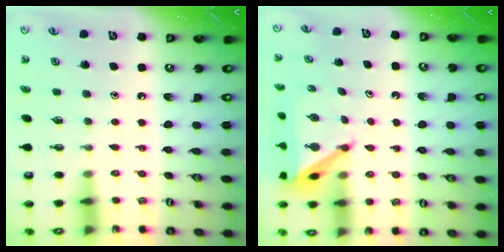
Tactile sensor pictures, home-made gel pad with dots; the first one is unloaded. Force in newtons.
{"total": 5.1, "press": 5.0, "slide": 0.4}